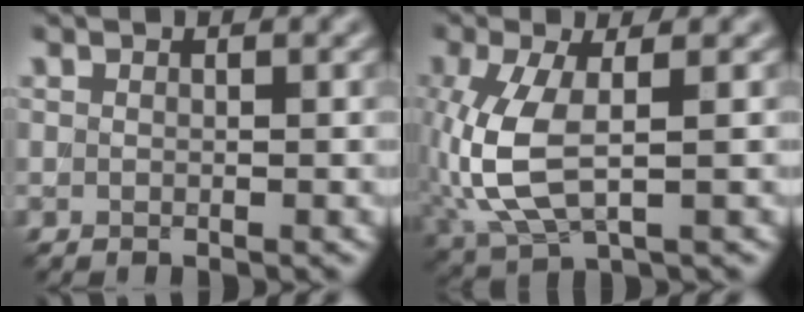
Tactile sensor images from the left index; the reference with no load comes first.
{"total": 6.6, "force": [-0.5, 2.8, 5.9], "torque": [-0.155, -0.004, -0.007]}